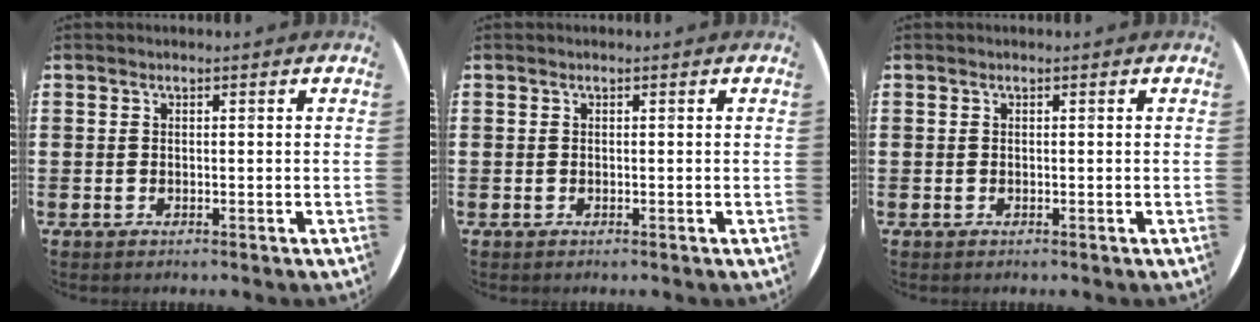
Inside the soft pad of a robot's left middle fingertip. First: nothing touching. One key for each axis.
{"total": 0.0}
{"total": 0.0}